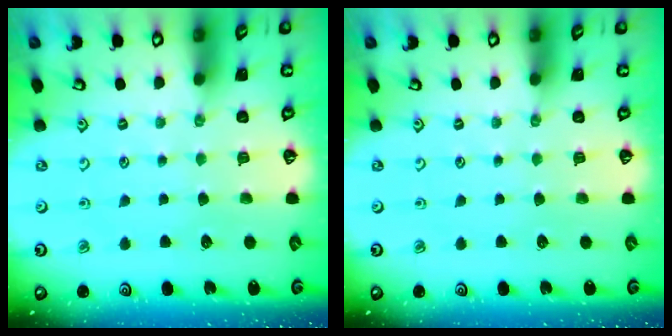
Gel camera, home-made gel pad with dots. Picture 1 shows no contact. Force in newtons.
{"total": 0.0}